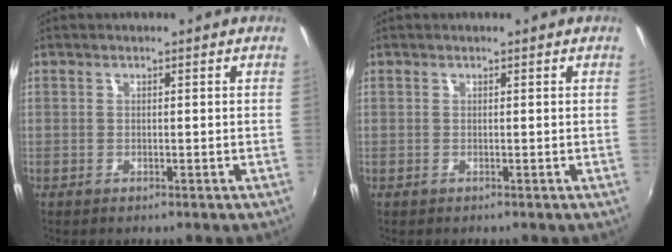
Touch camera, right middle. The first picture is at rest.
{"total": 0.0}